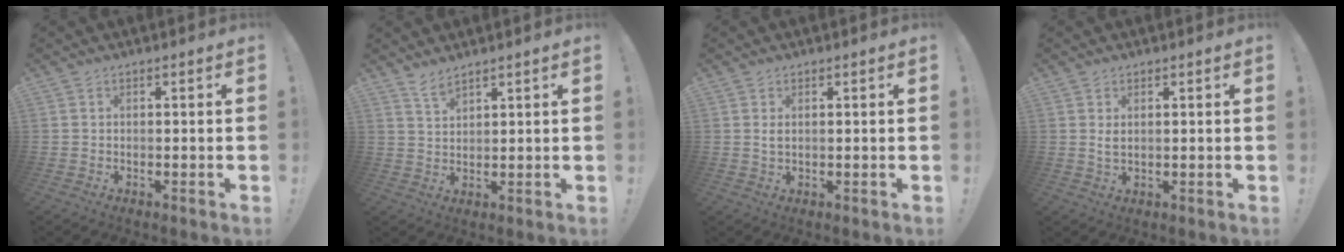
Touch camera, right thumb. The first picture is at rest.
{"total": 3.4, "force": [3.0, 0.6, 1.5], "torque": [-0.021, -0.025, 0.052]}
{"total": 1.5, "force": [0.5, 0.7, 1.2], "torque": [-0.023, 0.001, 0.008]}
{"total": 2.4, "force": [0.9, 1.1, 1.9], "torque": [-0.029, -0.003, 0.015]}